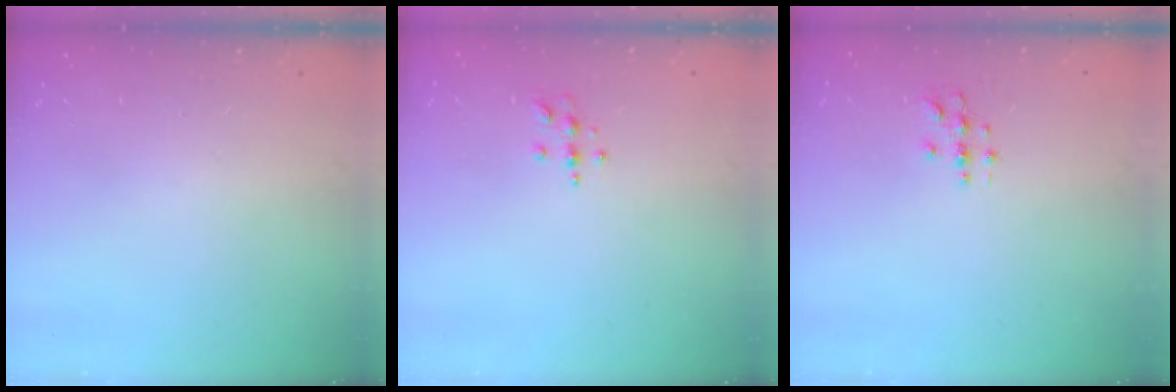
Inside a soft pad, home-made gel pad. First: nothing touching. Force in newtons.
{"total": 4.6, "press": 4.5, "slide": 0.6}
{"total": 2.8, "press": 2.8, "slide": 0.3}